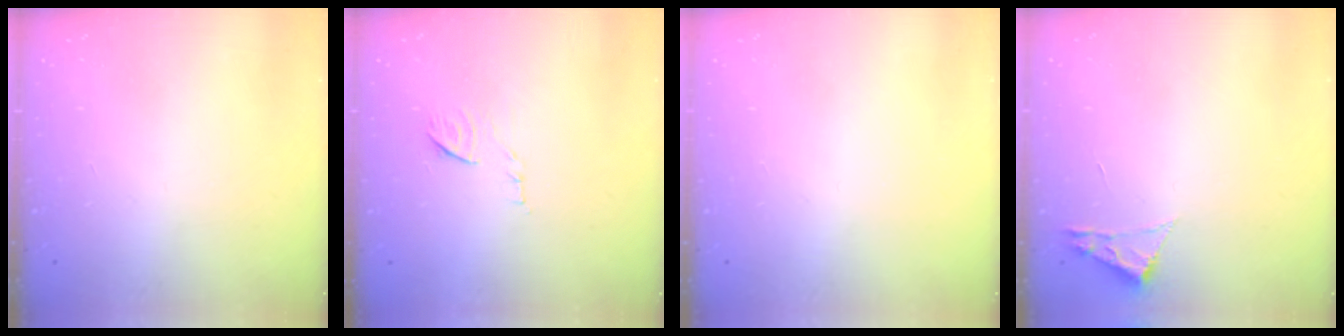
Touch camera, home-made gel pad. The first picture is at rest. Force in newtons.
{"total": 7.8, "press": 7.7, "slide": 0.7}
{"total": 0.0}
{"total": 1.8, "press": 1.8, "slide": 0.2}